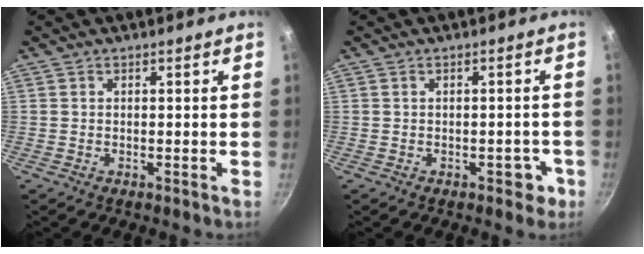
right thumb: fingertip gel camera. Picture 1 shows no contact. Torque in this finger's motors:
{"motor_torque": [0.43, 0.55, -0.37, -0.03, 0.10]}